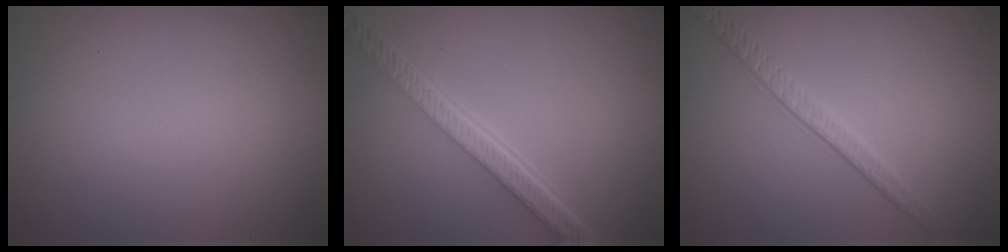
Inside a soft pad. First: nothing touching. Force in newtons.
{"total": 5.5, "press": 4.1, "slide": 3.7}
{"total": 2.4, "press": 2.0, "slide": 1.4}